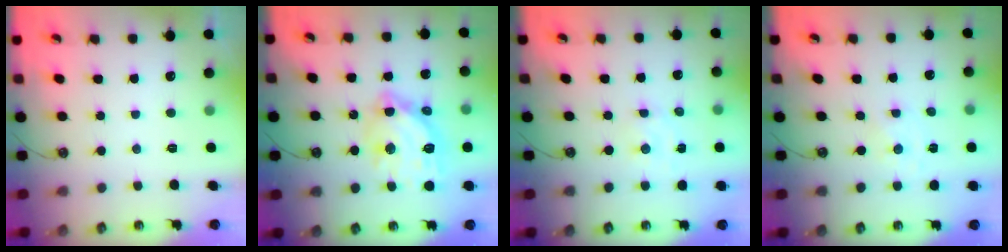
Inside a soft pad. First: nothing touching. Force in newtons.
{"total": 15.8, "press": 15.7, "slide": 1.6}
{"total": 1.9, "press": 1.8, "slide": 0.3}
{"total": 0.0}